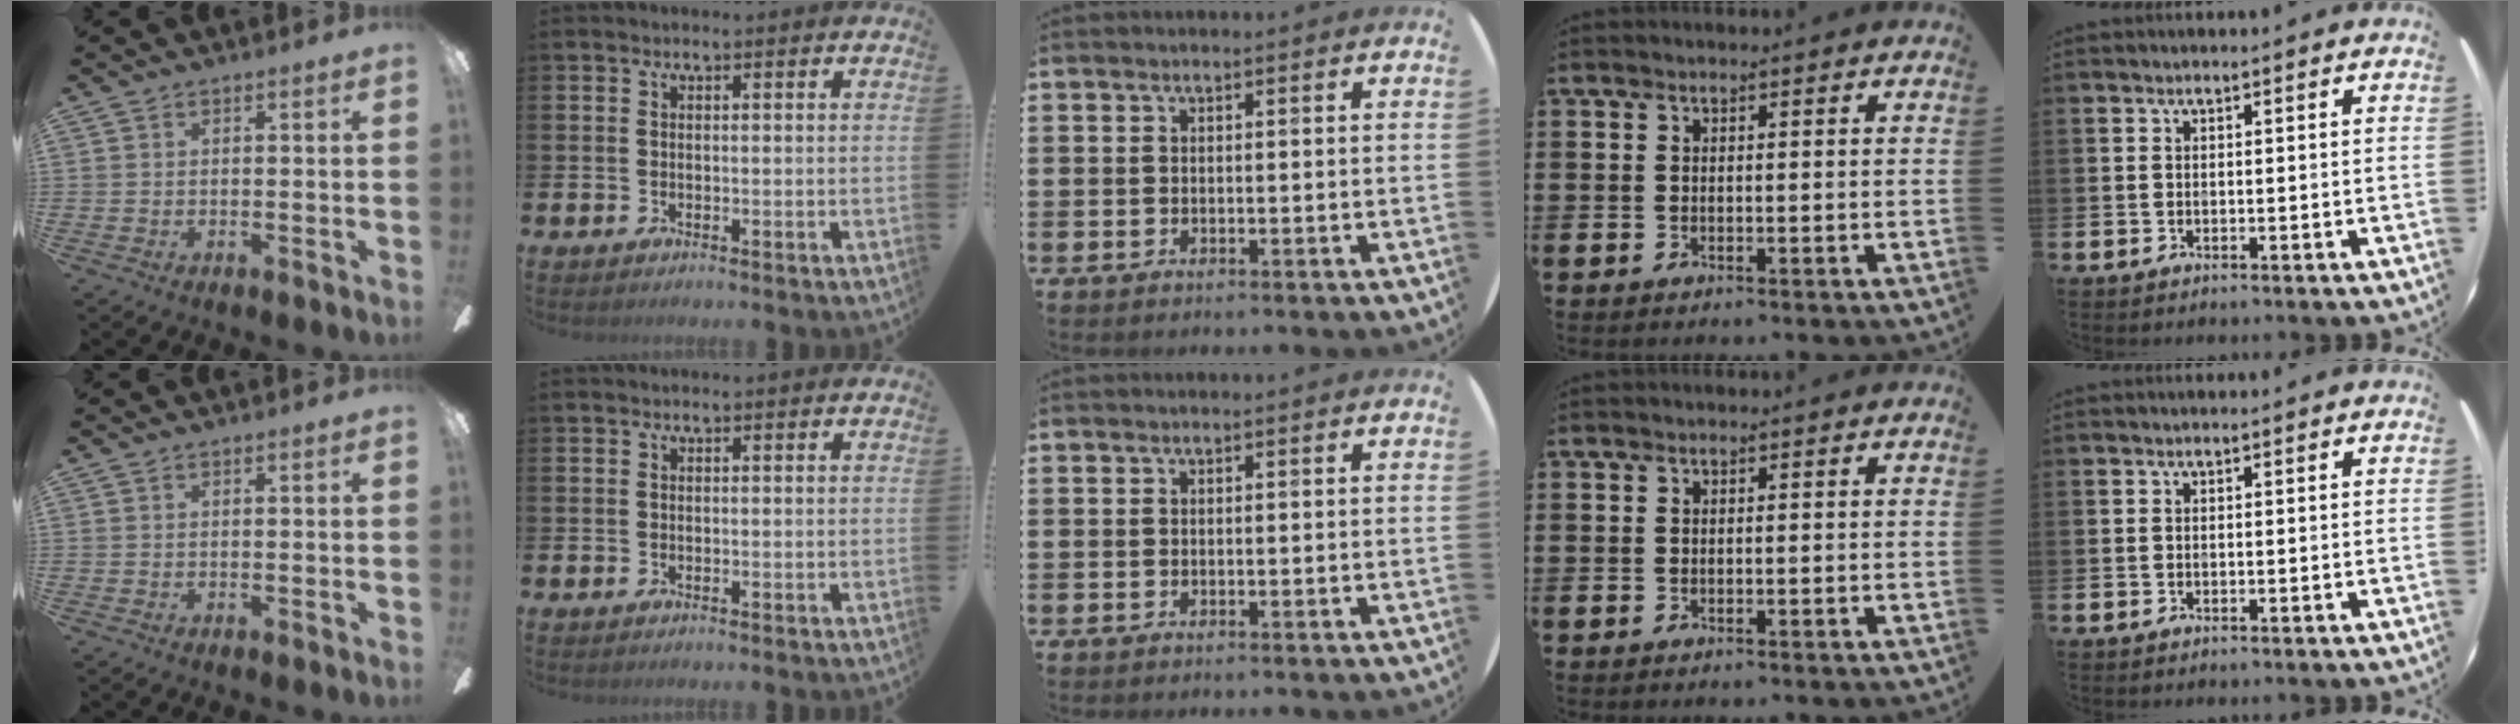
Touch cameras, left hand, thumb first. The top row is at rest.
{}